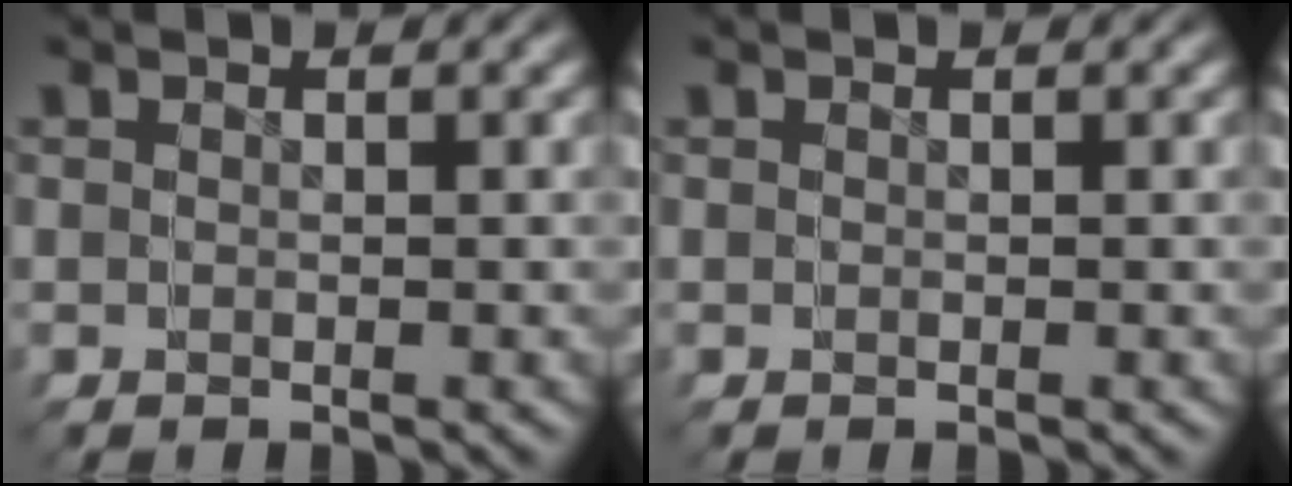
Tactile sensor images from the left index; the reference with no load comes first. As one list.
[{"total": 0.0}]